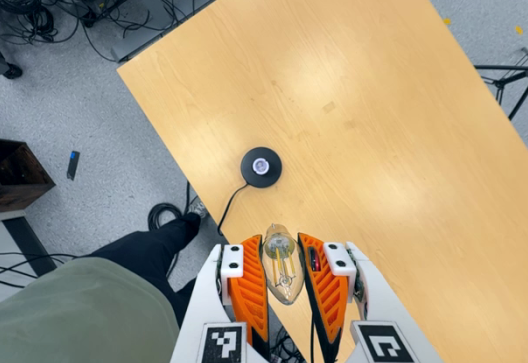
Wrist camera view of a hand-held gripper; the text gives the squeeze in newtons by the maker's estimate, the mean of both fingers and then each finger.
{"total": 22.1, "left": 24.8, "right": 19.4}